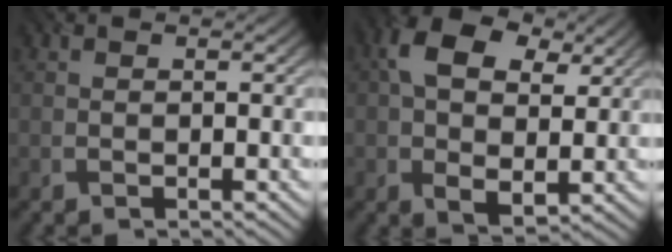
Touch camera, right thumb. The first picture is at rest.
{"total": 9.7, "force": [2.0, 6.6, 6.8], "torque": [-0.150, -0.010, 0.035]}